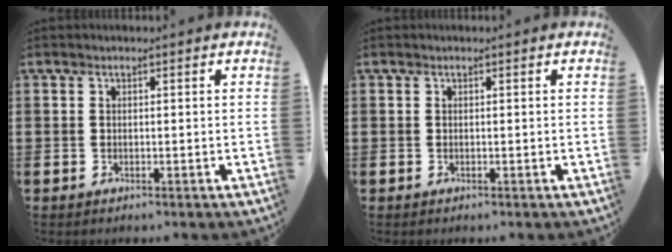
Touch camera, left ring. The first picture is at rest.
{"total": 0.0}